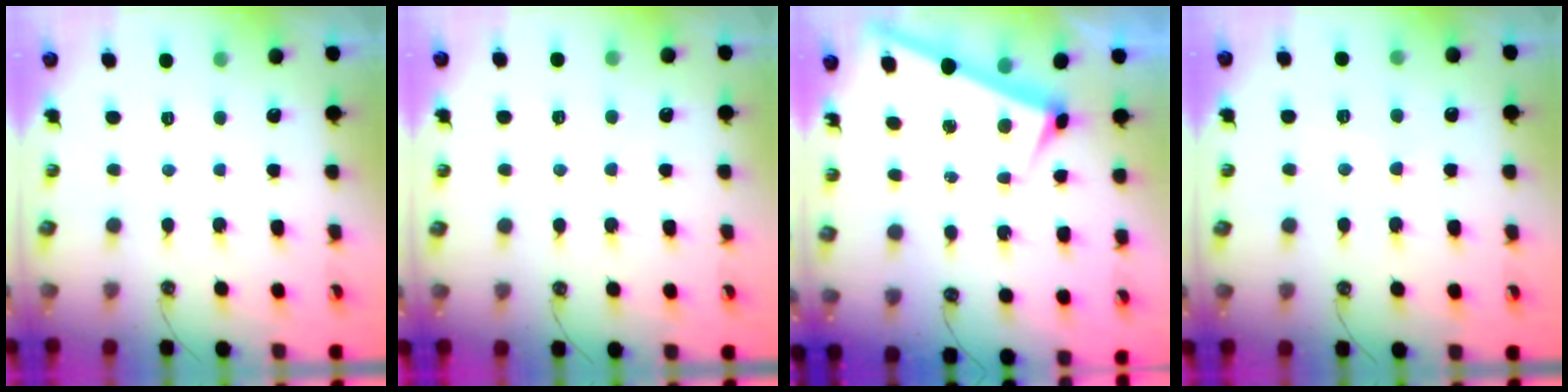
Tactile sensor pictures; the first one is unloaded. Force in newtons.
{"total": 0.7, "press": 0.7, "slide": 0.2}
{"total": 2.8, "press": 2.7, "slide": 0.5}
{"total": 2.8, "press": 2.7, "slide": 0.7}